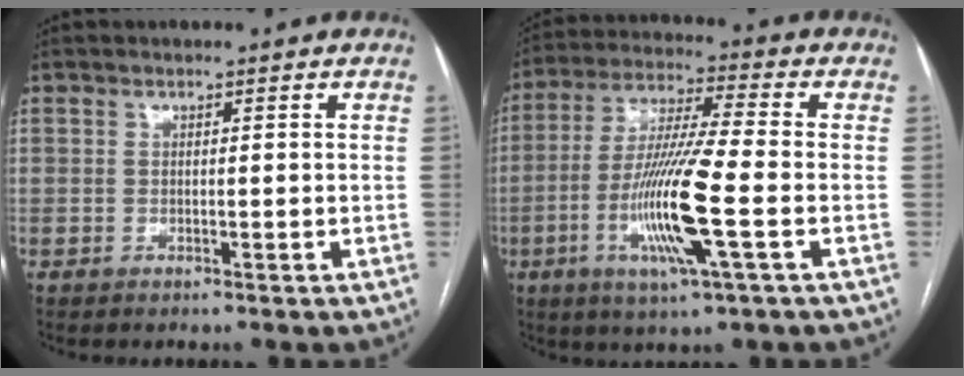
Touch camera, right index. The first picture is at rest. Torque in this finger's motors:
{"motor_torque": [1.98, -0.16, 0.89, 0.21]}